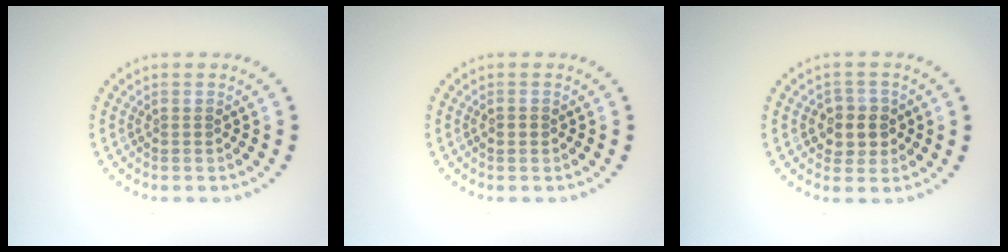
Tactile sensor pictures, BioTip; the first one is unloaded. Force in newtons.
{"total": 1.1, "press": 1.1, "slide": 0.1}
{"total": 2.8, "press": 2.6, "slide": 1.0}